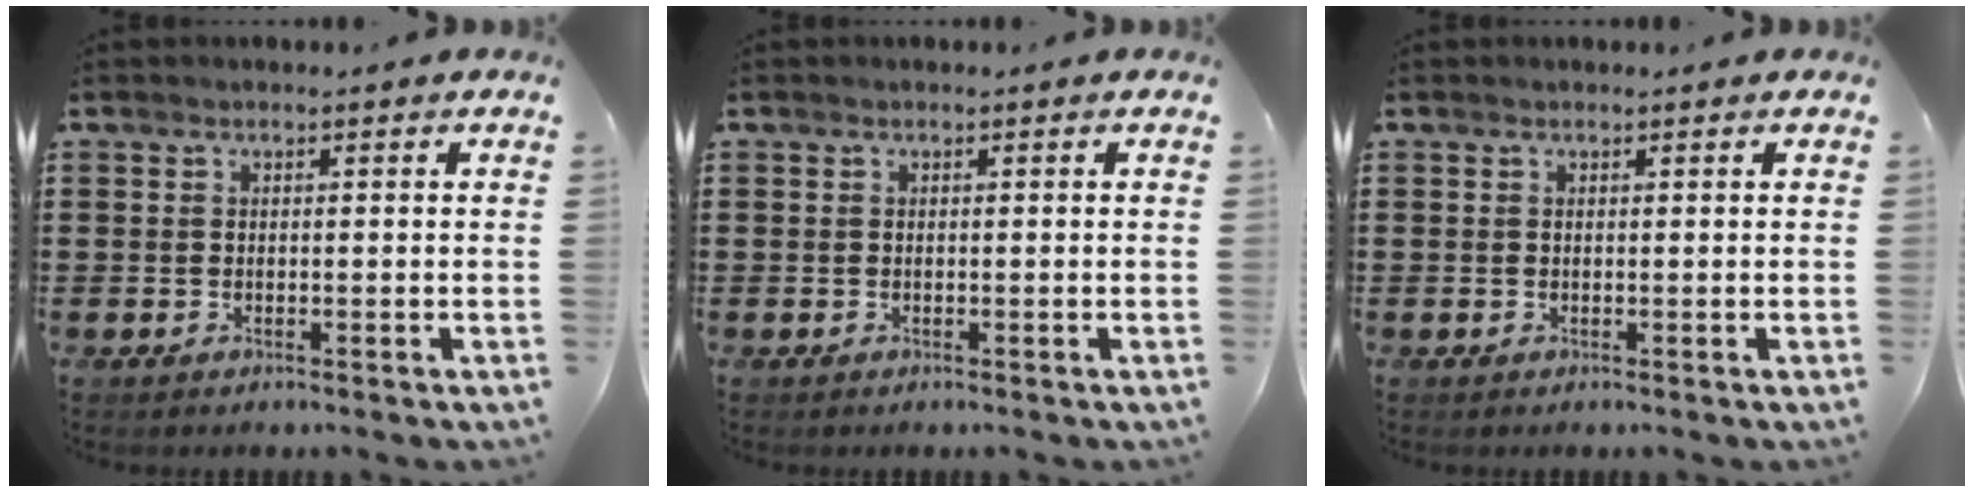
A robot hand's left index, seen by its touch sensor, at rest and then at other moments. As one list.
[{"total": 0.0}, {"total": 0.0}]